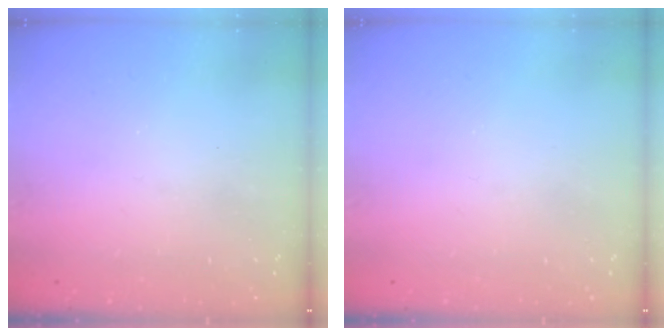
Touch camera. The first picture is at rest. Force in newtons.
{"total": 0.0}